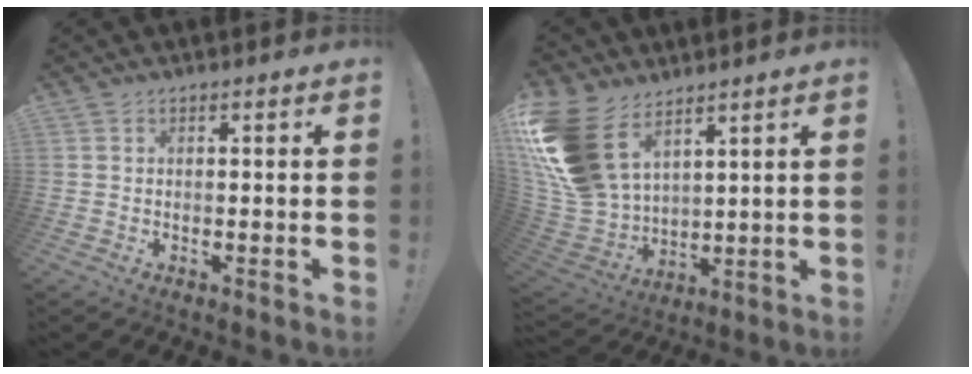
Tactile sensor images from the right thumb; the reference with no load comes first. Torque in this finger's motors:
{"motor_torque": [0.88, 4.12, 2.05, 0.72, 0.67]}